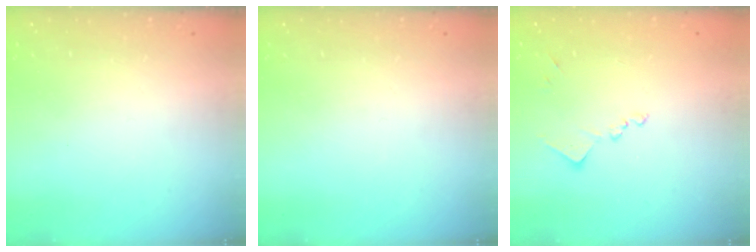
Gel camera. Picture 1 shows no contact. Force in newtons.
{"total": 0.0}
{"total": 10.2, "press": 10.2, "slide": 0.5}